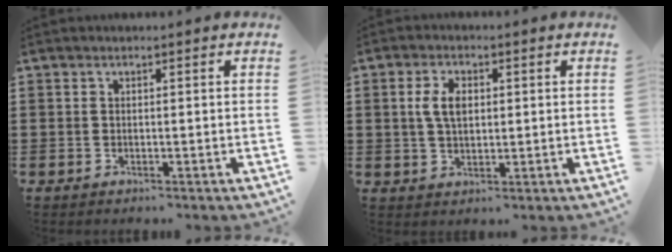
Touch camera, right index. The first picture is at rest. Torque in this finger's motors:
{"motor_torque": [0.52, -0.24, 0.48, 0.13]}